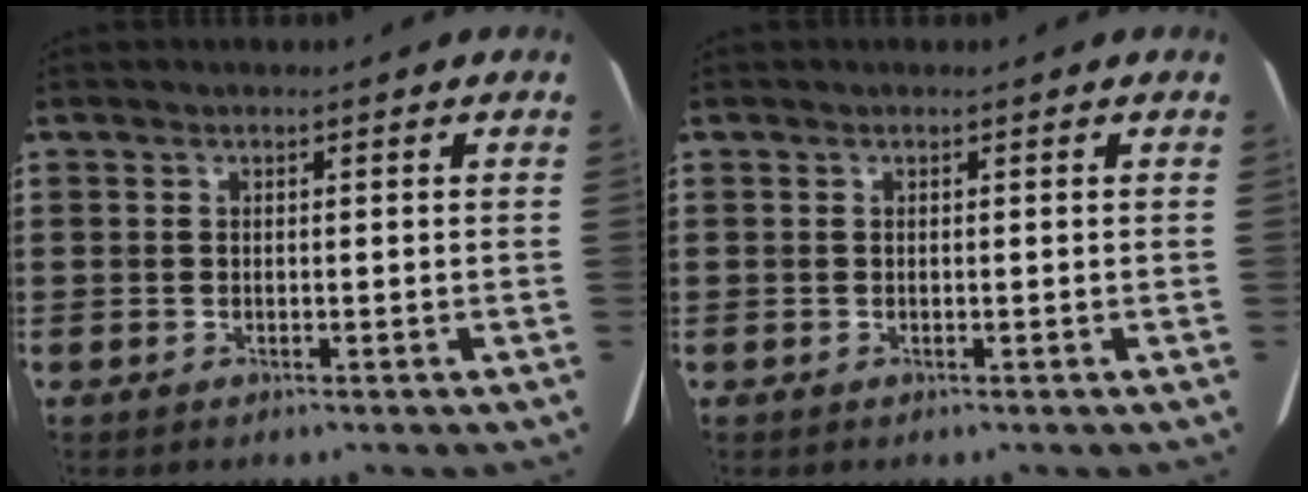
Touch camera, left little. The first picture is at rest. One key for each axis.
{"total": 0.0}